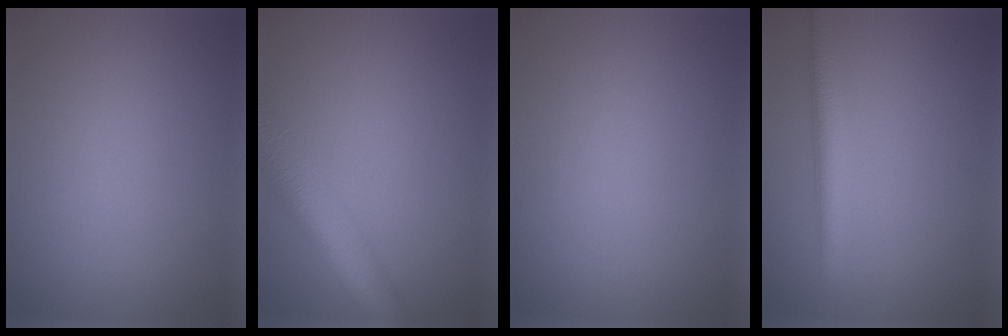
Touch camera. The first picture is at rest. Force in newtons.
{"total": 7.5, "press": 7.5, "slide": 0.3}
{"total": 0.0}
{"total": 2.7, "press": 2.7, "slide": 0.2}